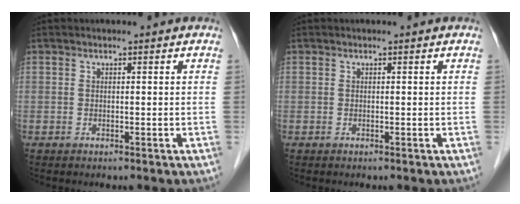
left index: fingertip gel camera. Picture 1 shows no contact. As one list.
[{"total": 0.0}]